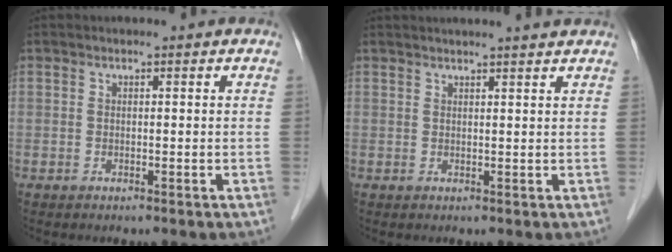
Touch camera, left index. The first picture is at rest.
{"total": 6.6, "force": [6.0, -0.2, 2.6], "torque": [-0.034, 0.023, 0.066]}